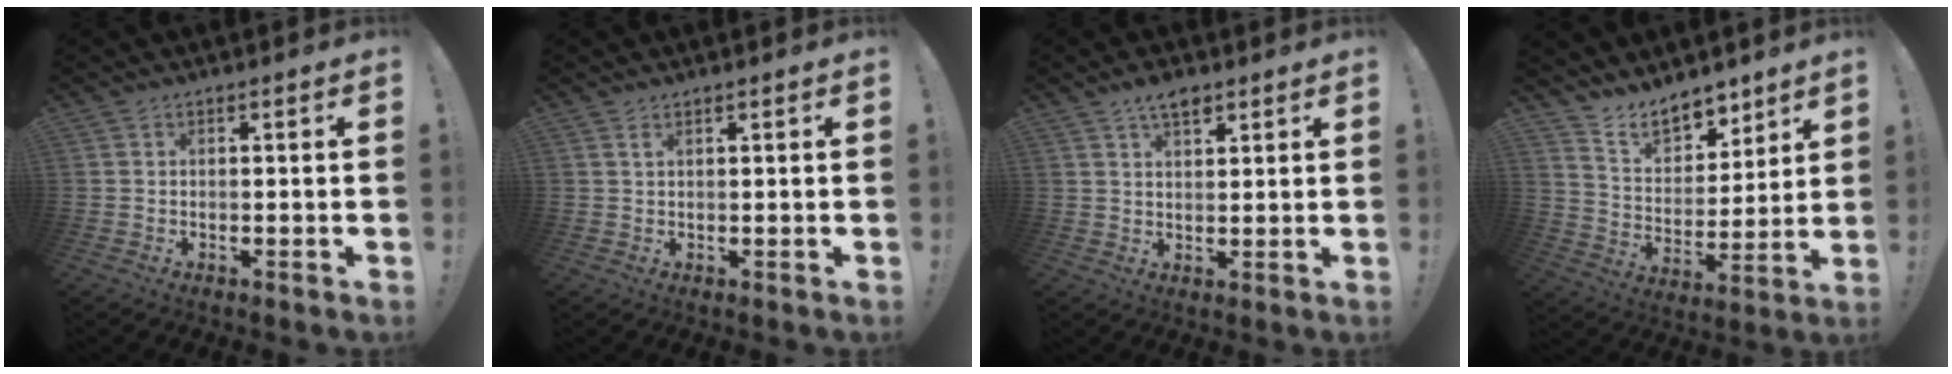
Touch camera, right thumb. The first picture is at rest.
{"total": 1.2, "force": [0.8, 0.1, 0.9], "torque": [-0.012, -0.002, 0.013]}
{"total": 5.3, "force": [3.7, 2.2, 3.2], "torque": [-0.054, -0.016, 0.066]}
{"total": 11.9, "force": [10.3, 5.2, 3.0], "torque": [-0.058, -0.083, 0.196]}